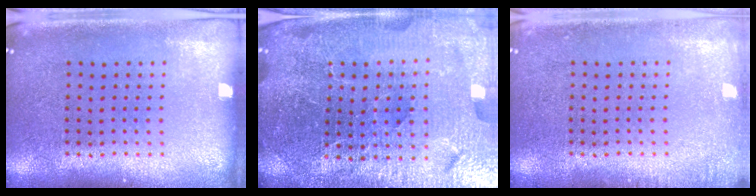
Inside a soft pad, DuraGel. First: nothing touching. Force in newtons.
{"total": 6.0, "press": 5.3, "slide": 2.7}
{"total": 1.2, "press": 1.1, "slide": 0.2}